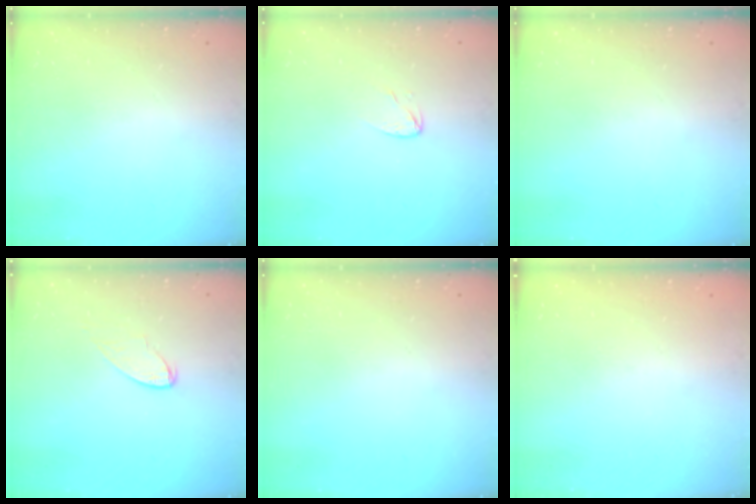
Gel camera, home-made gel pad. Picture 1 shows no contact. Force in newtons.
{"total": 3.3, "press": 3.3, "slide": 0.3}
{"total": 0.0}
{"total": 5.8, "press": 5.8, "slide": 0.5}
{"total": 0.0}
{"total": 0.0}